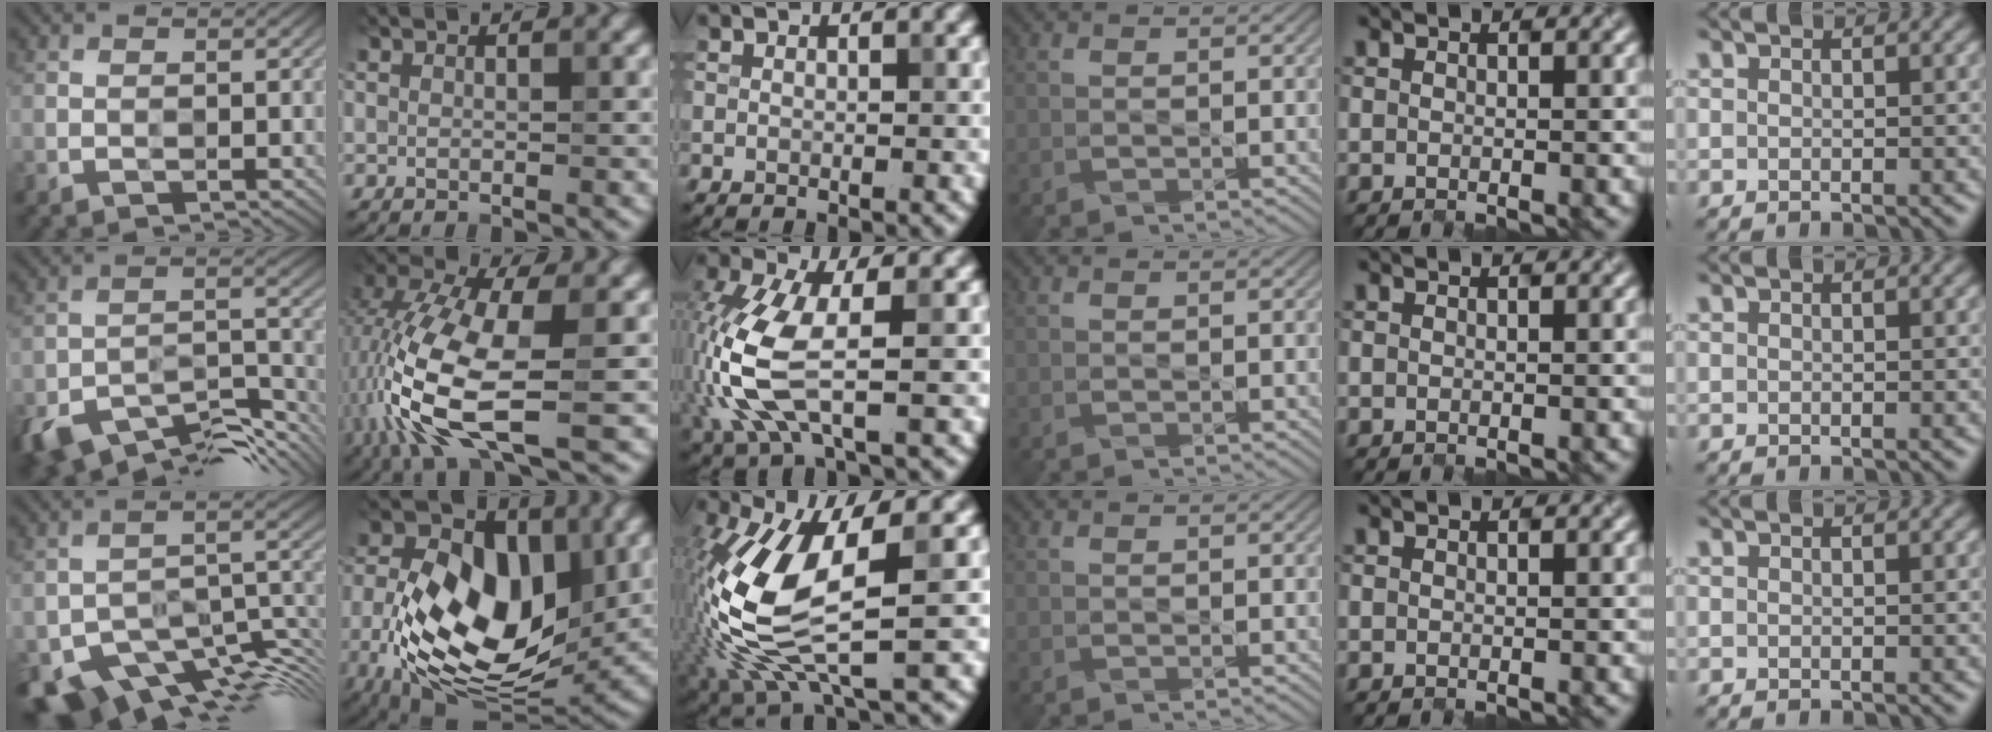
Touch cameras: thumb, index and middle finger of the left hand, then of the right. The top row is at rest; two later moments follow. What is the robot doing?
{"motion": "close", "object": "sandwich press"}